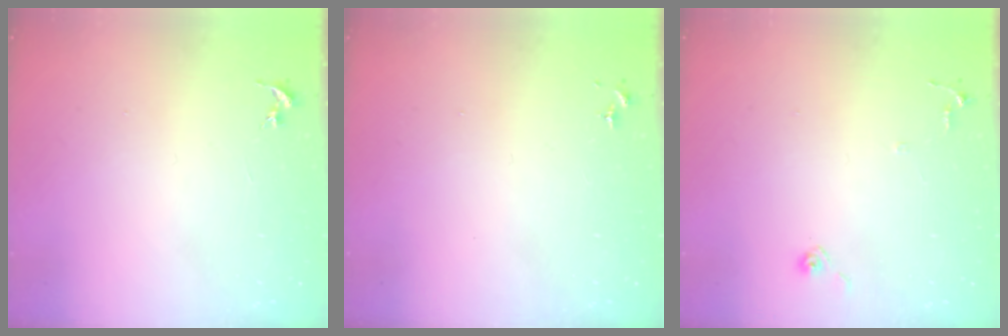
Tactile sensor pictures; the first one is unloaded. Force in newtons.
{"total": 0.0}
{"total": 6.7, "press": 6.6, "slide": 0.6}